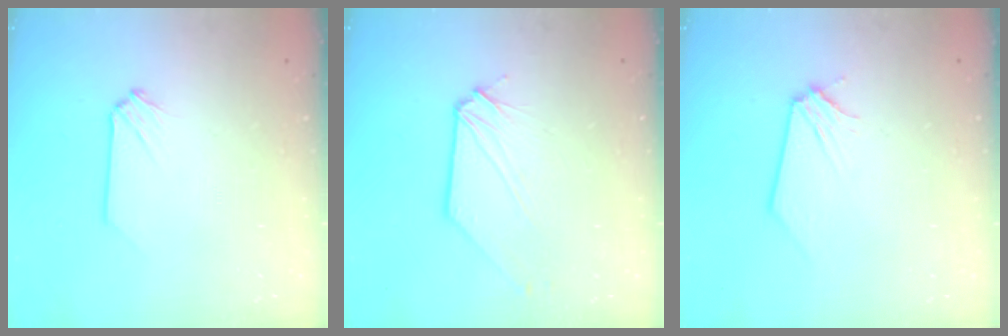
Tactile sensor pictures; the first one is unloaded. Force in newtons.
{"total": 1.0, "press": 1.0, "slide": 0.1}
{"total": 0.0}